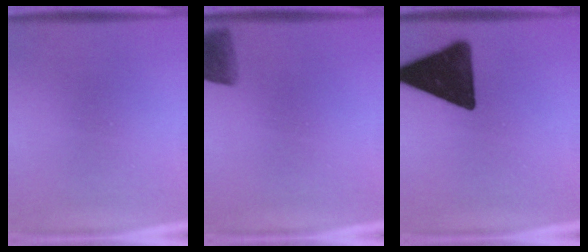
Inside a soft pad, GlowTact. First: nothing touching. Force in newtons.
{"total": 5.6}
{"total": 16.8}